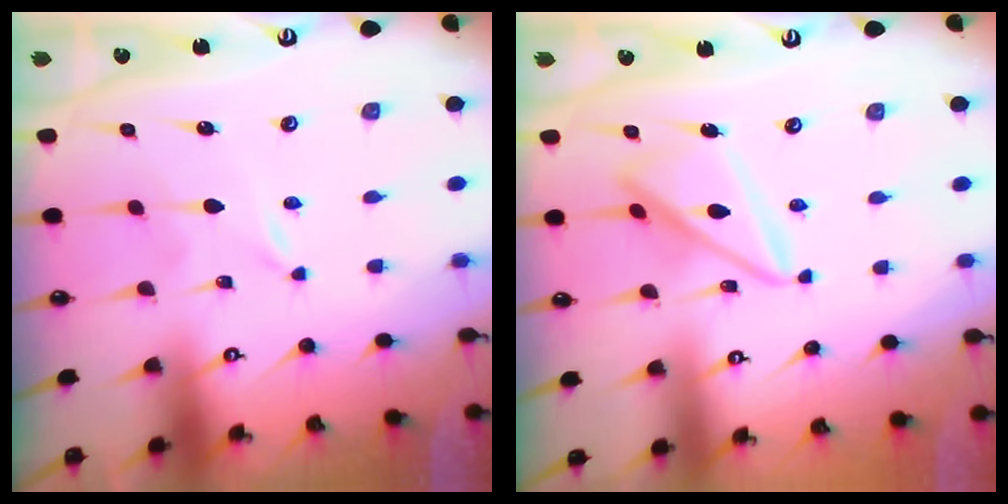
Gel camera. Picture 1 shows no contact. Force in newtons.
{"total": 12.7, "press": 12.6, "slide": 1.2}